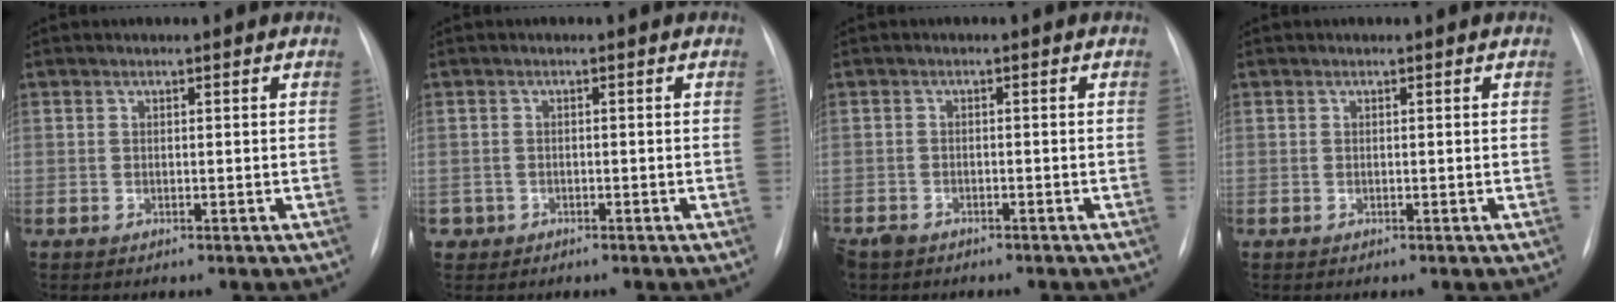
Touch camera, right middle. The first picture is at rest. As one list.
[{"total": 1.4, "force": [-0.7, 1.2, -0.1], "torque": [0.001, 0.007, -0.011]}, {"total": 3.4, "force": [-2.8, 1.8, 0.8], "torque": [-0.015, -0.001, -0.041]}, {"total": 0.0}]